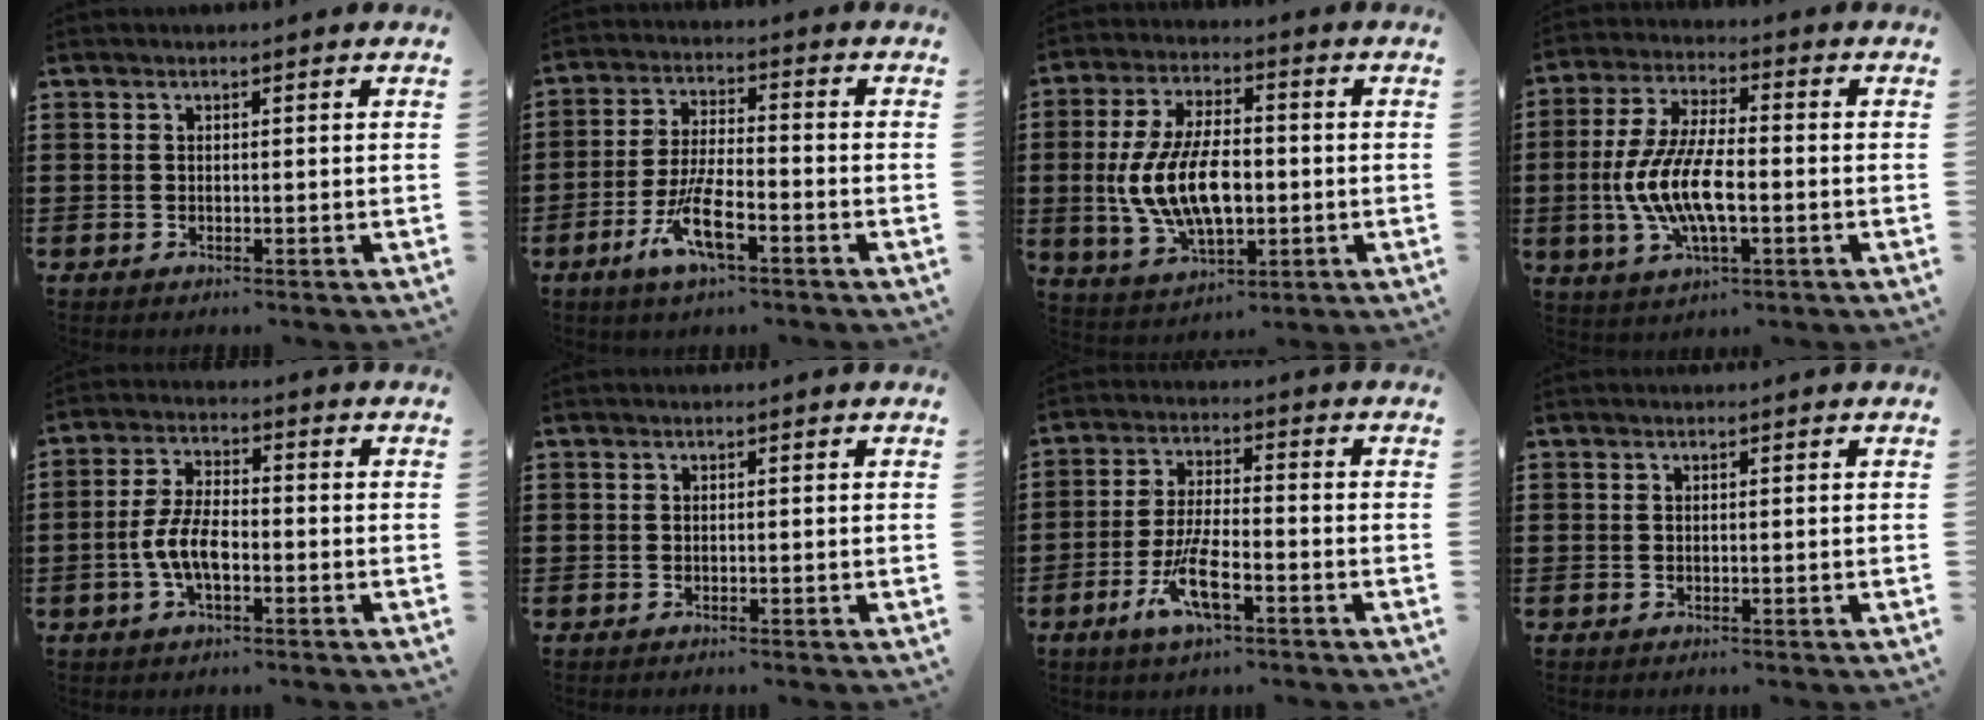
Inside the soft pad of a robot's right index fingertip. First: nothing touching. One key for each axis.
{"total": 8.4, "fx": -4.0, "fy": 2.1, "fz": 7.1, "tx": -0.160, "ty": -0.014, "tz": -0.077}
{"total": 11.8, "fx": -1.2, "fy": 6.1, "fz": 10.0, "tx": -0.223, "ty": 0.000, "tz": -0.025}
{"total": 10.5, "fx": -2.2, "fy": 3.9, "fz": 9.5, "tx": -0.217, "ty": -0.014, "tz": -0.046}
{"total": 6.4, "fx": -1.9, "fy": 2.9, "fz": 5.4, "tx": -0.127, "ty": -0.002, "tz": -0.043}
{"total": 0.0}
{"total": 7.8, "fx": -3.6, "fy": 1.7, "fz": 6.7, "tx": -0.148, "ty": -0.014, "tz": -0.068}
{"total": 0.0}